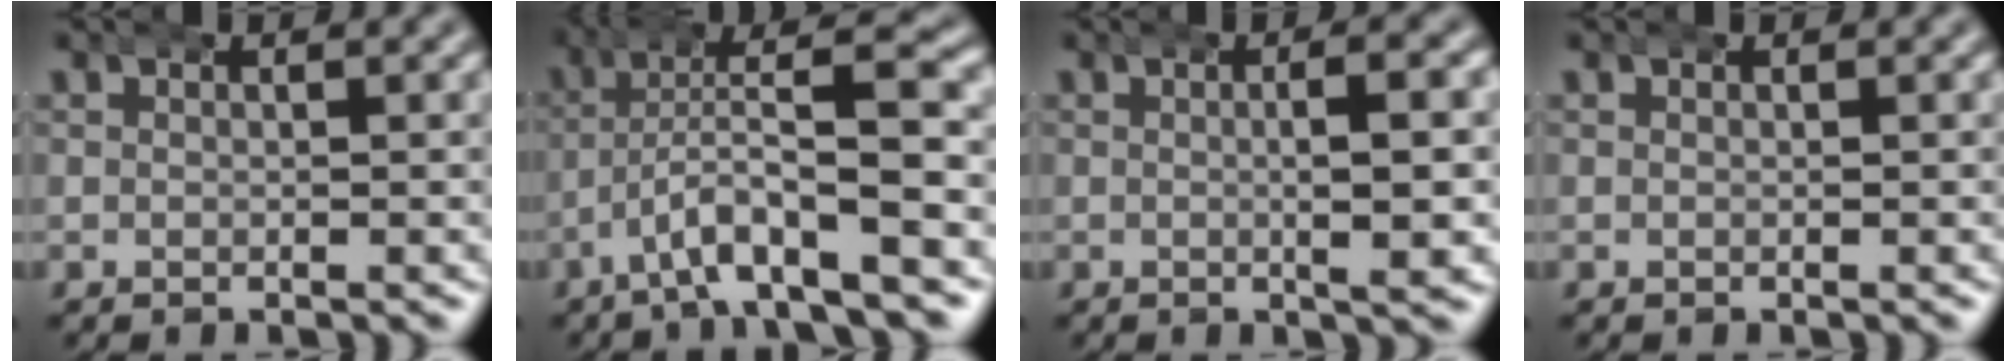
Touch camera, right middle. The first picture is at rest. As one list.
[{"total": 6.6, "force": [-1.5, 1.9, 6.2], "torque": [-0.103, 0.006, -0.023]}, {"total": 3.1, "force": [0.3, 0.4, 3.0], "torque": [-0.042, 0.012, -0.003]}, {"total": 0.0}]